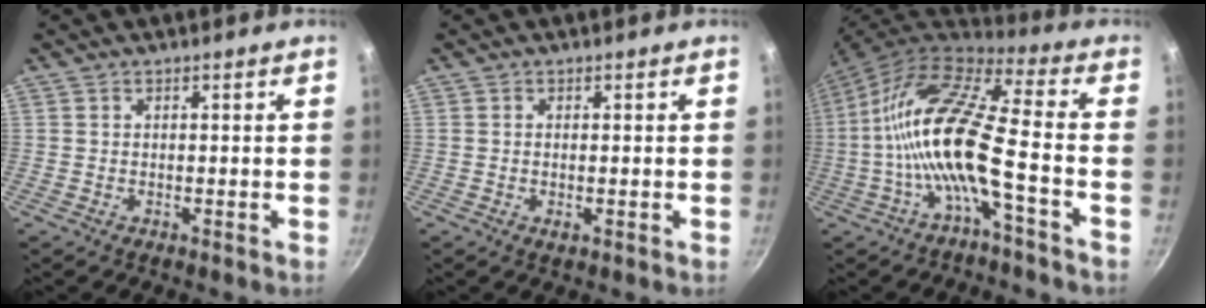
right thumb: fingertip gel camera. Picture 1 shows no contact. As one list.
[{"total": 1.1, "force": [-0.2, 0.4, 1.0], "torque": [-0.021, -0.002, -0.004]}, {"total": 16.6, "force": [-4.0, 3.7, 15.7], "torque": [-0.303, 0.045, -0.090]}]